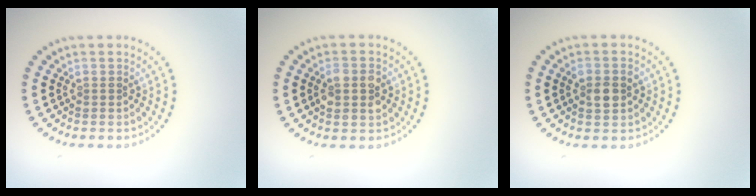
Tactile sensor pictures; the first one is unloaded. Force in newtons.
{"total": 2.8, "press": 2.8, "slide": 0.3}
{"total": 2.3, "press": 2.3, "slide": 0.2}